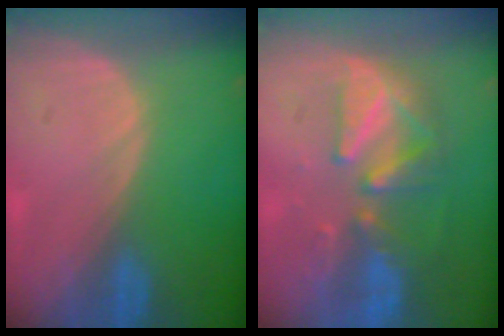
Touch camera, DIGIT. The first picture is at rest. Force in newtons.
{"total": 8.4, "press": 8.1, "slide": 2.0}